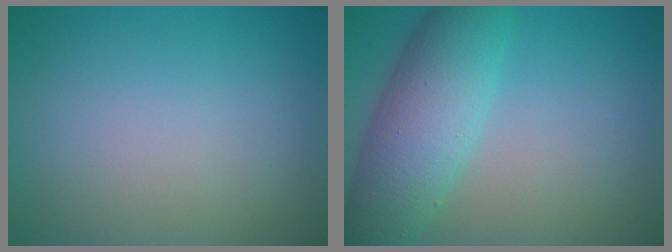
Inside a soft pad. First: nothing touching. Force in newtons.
{"total": 7.3, "press": 7.3, "slide": 0.3}